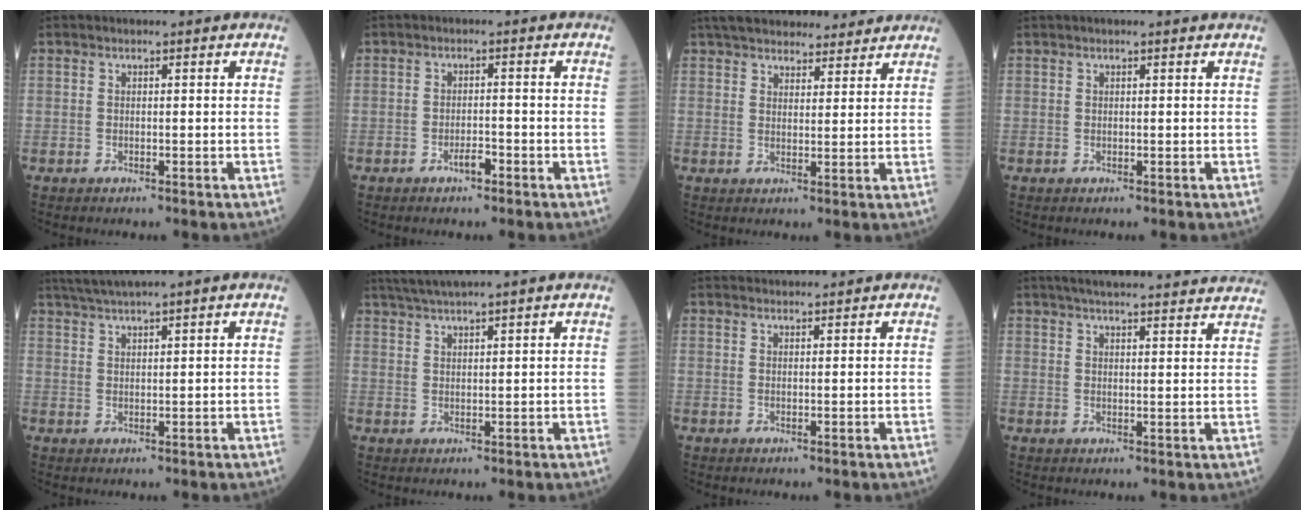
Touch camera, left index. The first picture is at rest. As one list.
[{"total": 1.9, "force": [-1.3, 0.5, 1.3], "torque": [-0.023, 0.001, -0.022]}, {"total": 15.4, "force": [13.6, 4.4, 5.6], "torque": [-0.080, 0.035, 0.198]}, {"total": 1.2, "force": [0.9, -0.2, 0.6], "torque": [-0.011, 0.015, 0.018]}, {"total": 5.1, "force": [4.3, -1.2, 2.6], "torque": [-0.054, 0.018, 0.083]}, {"total": 5.8, "force": [4.9, -1.2, 2.9], "torque": [-0.055, 0.022, 0.091]}, {"total": 3.2, "force": [3.2, 0.0, 0.6], "torque": [-0.008, 0.027, 0.052]}, {"total": 23.5, "force": [21.7, 1.7, 8.7], "torque": [-0.127, 0.001, 0.266]}]